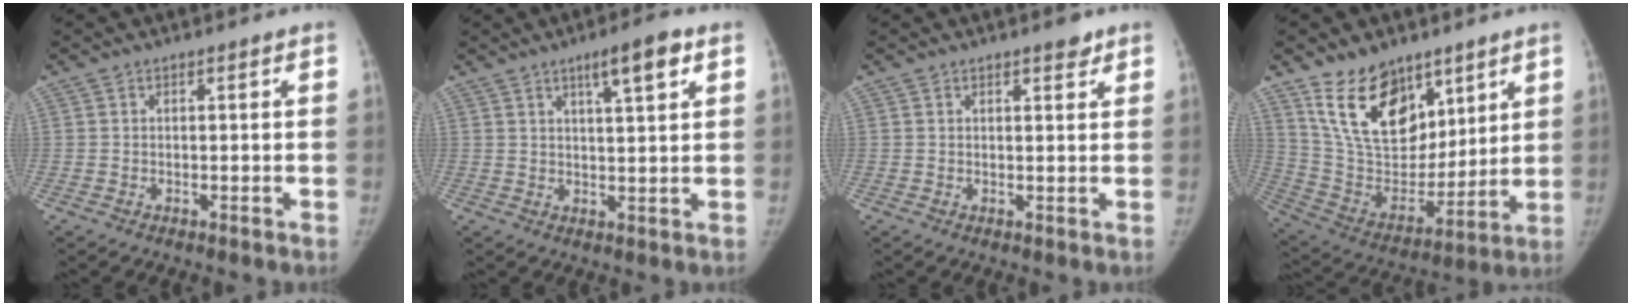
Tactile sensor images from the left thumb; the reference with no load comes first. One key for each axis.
{"total": 6.4, "fx": 3.5, "fy": 1.2, "fz": 5.3, "tx": -0.075, "ty": -0.012, "tz": 0.055}
{"total": 2.2, "fx": 1.6, "fy": 0.7, "fz": 1.3, "tx": -0.008, "ty": -0.009, "tz": 0.022}
{"total": 19.1, "fx": 11.7, "fy": 11.3, "fz": 9.9, "tx": -0.124, "ty": -0.065, "tz": 0.228}